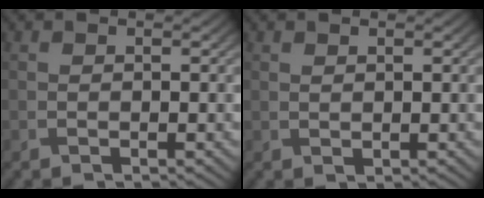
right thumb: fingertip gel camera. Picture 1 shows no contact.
{"total": 0.6, "force": [0.5, 0.2, 0.2], "torque": [-0.006, -0.002, 0.011]}